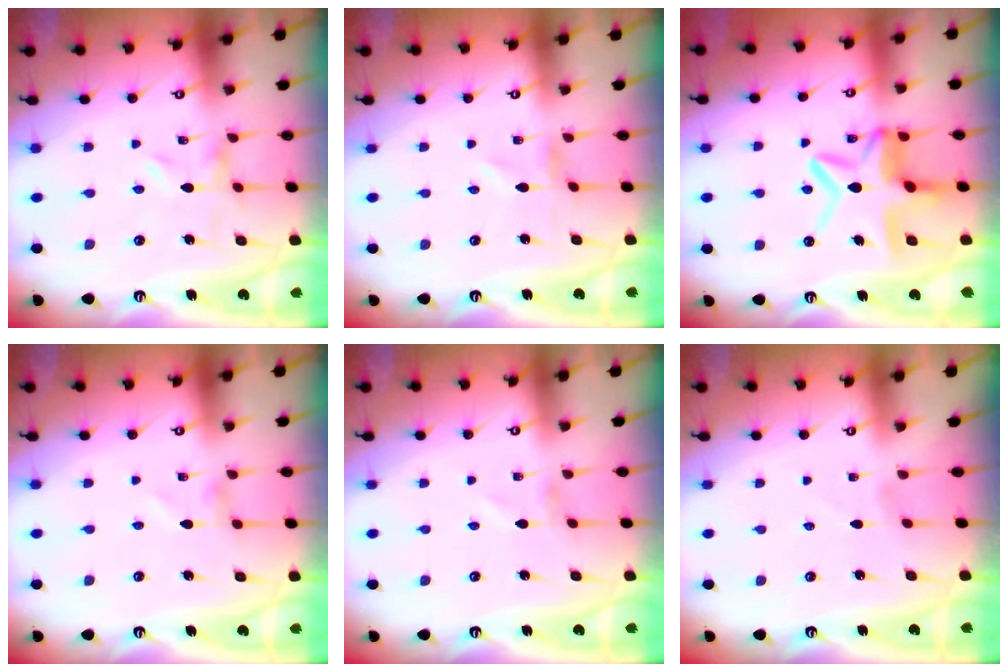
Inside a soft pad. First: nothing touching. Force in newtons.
{"total": 0.0}
{"total": 12.1, "press": 12.0, "slide": 1.3}
{"total": 0.7, "press": 0.7, "slide": 0.1}
{"total": 1.0, "press": 1.0, "slide": 0.1}
{"total": 1.2, "press": 1.2, "slide": 0.0}